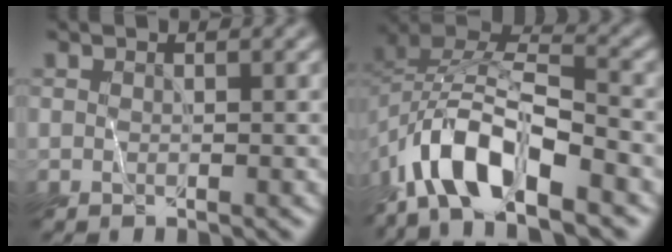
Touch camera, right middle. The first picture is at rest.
{"total": 9.8, "force": [-6.0, 4.0, 6.7], "torque": [-0.121, 0.006, -0.114]}